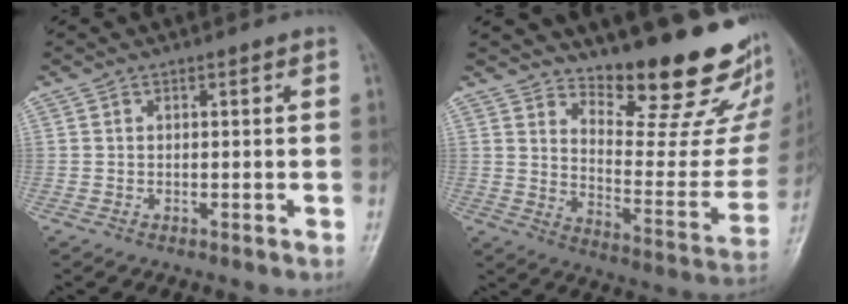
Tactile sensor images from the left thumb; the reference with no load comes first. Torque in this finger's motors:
{"motor_torque": [1.03, -0.08, 1.41, -1.36, 0.16]}